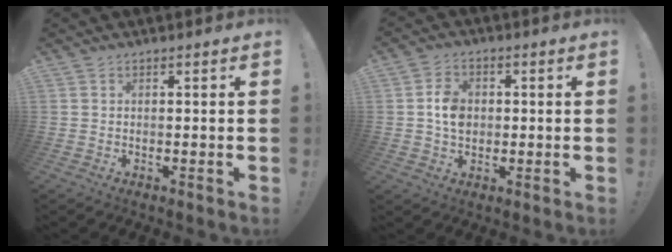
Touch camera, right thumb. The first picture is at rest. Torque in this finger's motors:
{"motor_torque": [0.04, -0.01, -0.37, -0.33, -0.01]}